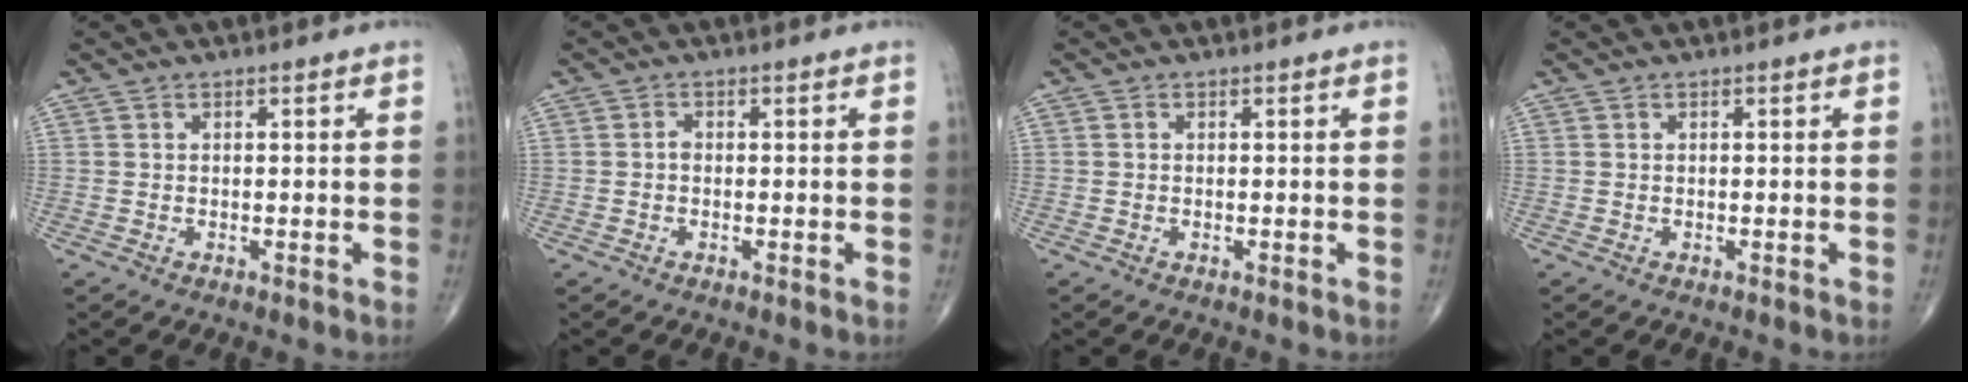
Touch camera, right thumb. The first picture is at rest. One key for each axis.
{"total": 0.9, "fx": -0.2, "fy": 0.7, "fz": 0.6, "tx": -0.007, "ty": 0.002, "tz": -0.007}
{"total": 0.0}
{"total": 0.0}